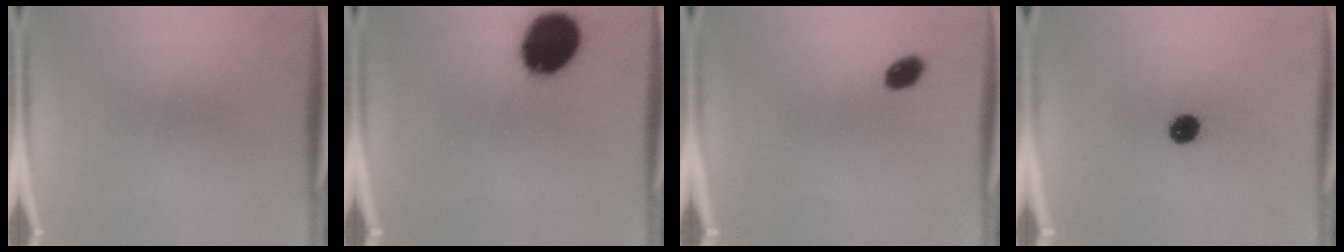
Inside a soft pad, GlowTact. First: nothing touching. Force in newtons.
{"total": 19.6}
{"total": 3.5}
{"total": 5.0}